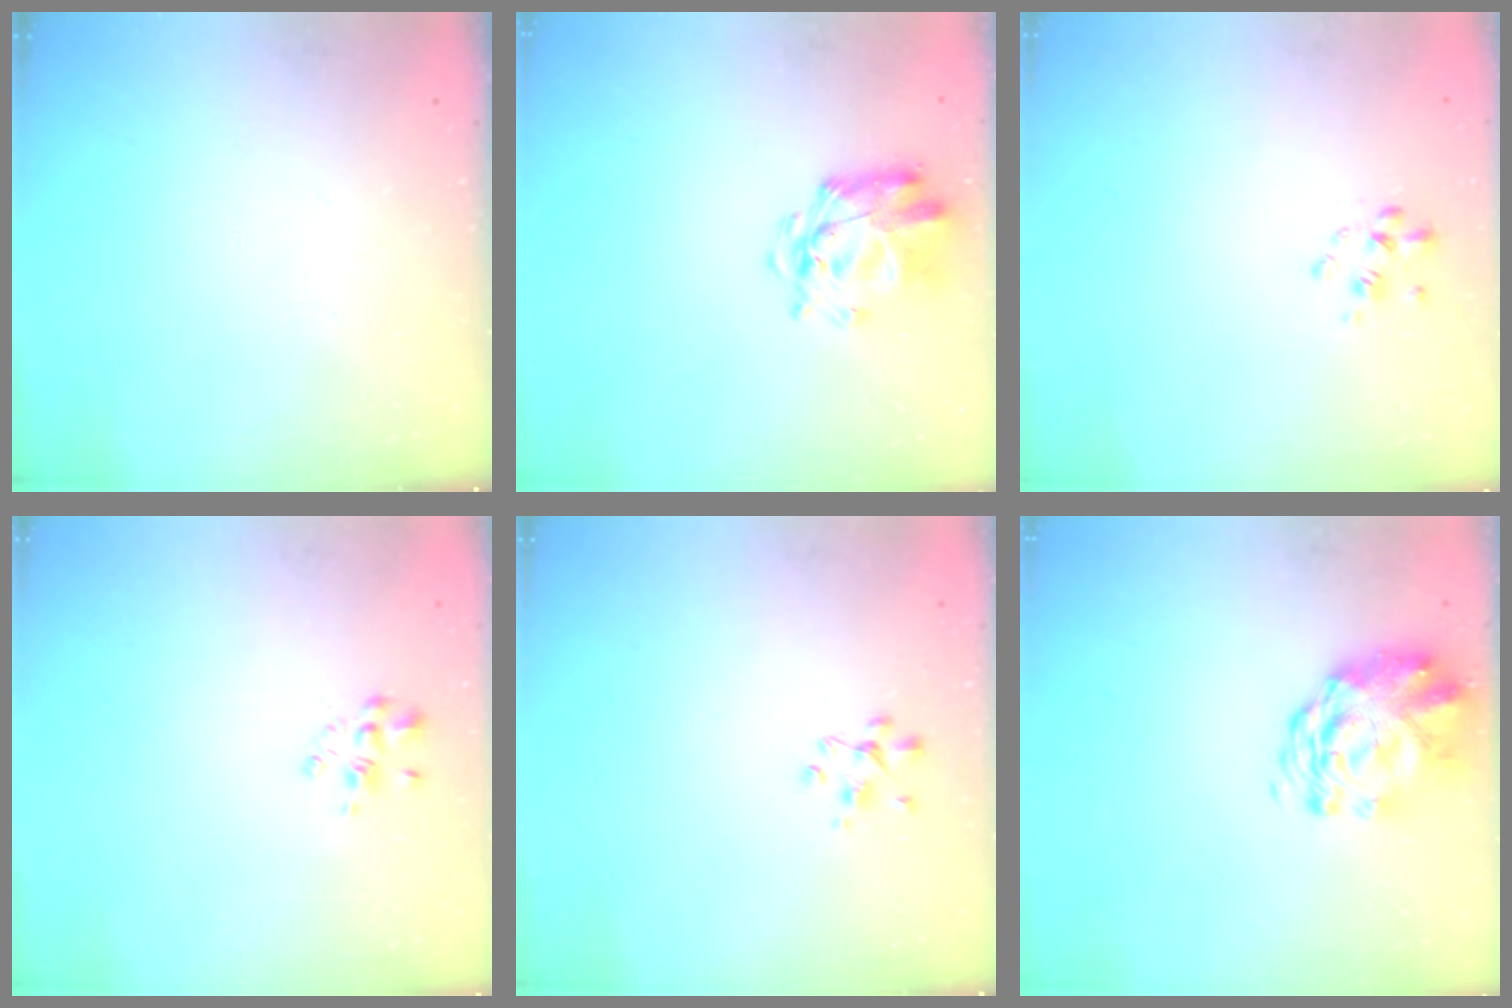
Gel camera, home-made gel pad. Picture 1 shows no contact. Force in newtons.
{"total": 2.9, "press": 2.8, "slide": 0.8}
{"total": 2.5, "press": 2.3, "slide": 1.1}
{"total": 3.0, "press": 3.0, "slide": 0.5}
{"total": 3.0, "press": 2.9, "slide": 0.9}
{"total": 3.0, "press": 2.8, "slide": 1.1}